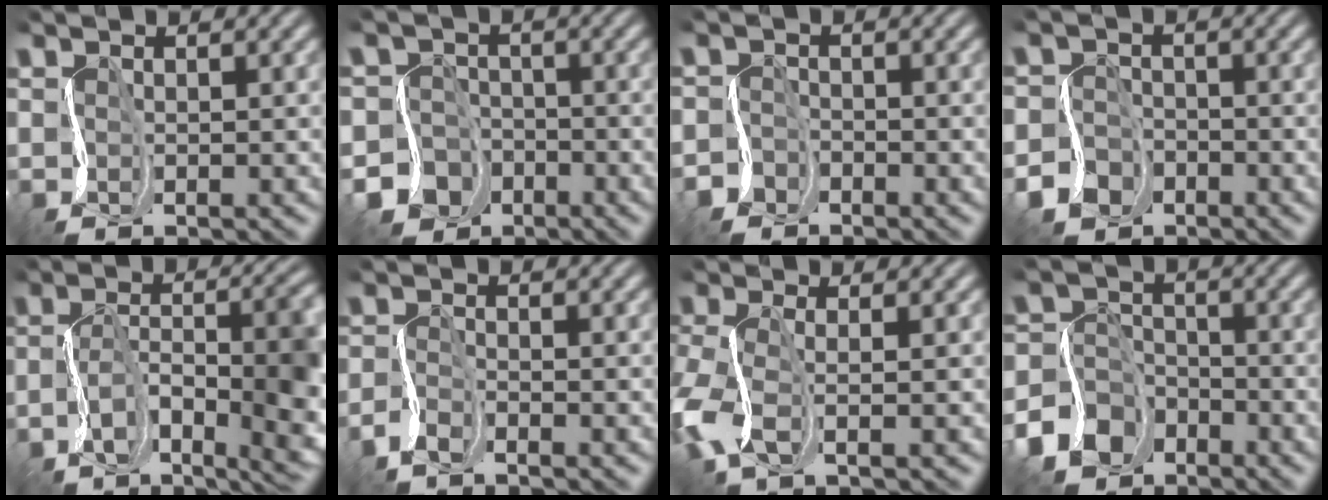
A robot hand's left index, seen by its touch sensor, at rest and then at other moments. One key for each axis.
{"total": 5.8, "fx": -3.4, "fy": 4.7, "fz": 0.4, "tx": 0.011, "ty": -0.008, "tz": -0.068}
{"total": 1.6, "fx": -1.2, "fy": 1.0, "fz": -0.3, "tx": 0.011, "ty": 0.002, "tz": -0.031}
{"total": 4.1, "fx": -2.5, "fy": 3.2, "fz": 0.8, "tx": -0.005, "ty": -0.004, "tz": -0.050}
{"total": 11.6, "fx": -3.0, "fy": 4.8, "fz": 10.1, "tx": -0.162, "ty": -0.012, "tz": -0.039}
{"total": 1.7, "fx": -1.5, "fy": 0.3, "fz": 0.8, "tx": -0.025, "ty": -0.001, "tz": -0.038}
{"total": 4.0, "fx": -1.0, "fy": 1.6, "fz": 3.5, "tx": -0.096, "ty": 0.002, "tz": -0.031}
{"total": 6.8, "fx": -4.5, "fy": 4.9, "fz": 1.3, "tx": -0.021, "ty": -0.010, "tz": -0.095}